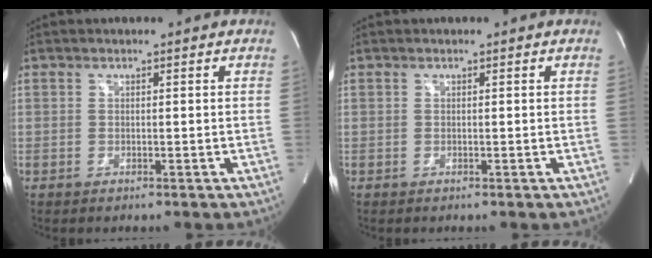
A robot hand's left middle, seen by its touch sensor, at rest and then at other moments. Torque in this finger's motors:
{"motor_torque": [-0.06, -0.04, 0.09, 0.00]}